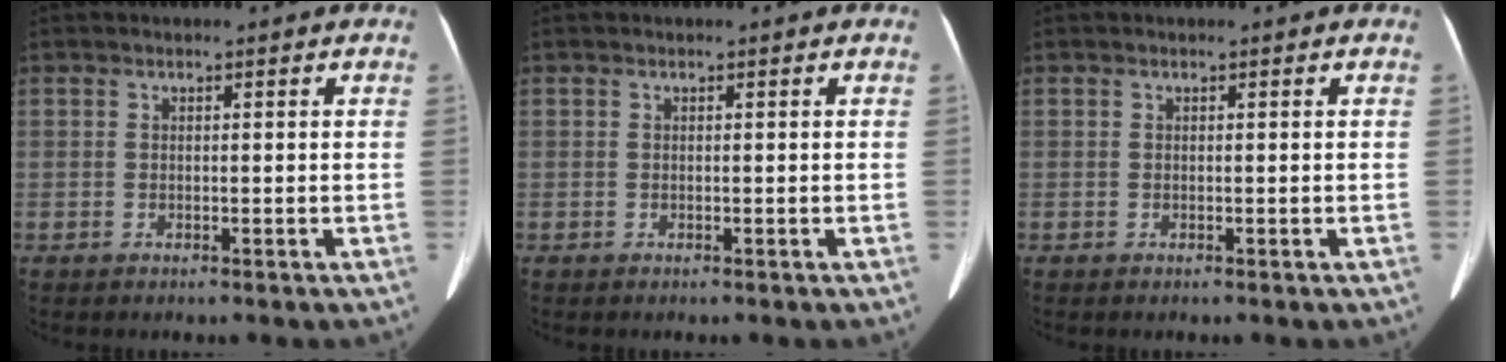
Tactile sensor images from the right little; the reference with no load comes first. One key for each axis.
{"total": 0.0}
{"total": 0.0}